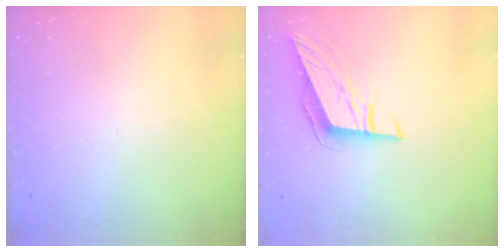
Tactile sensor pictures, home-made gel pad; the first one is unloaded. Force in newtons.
{"total": 10.2, "press": 9.6, "slide": 3.5}